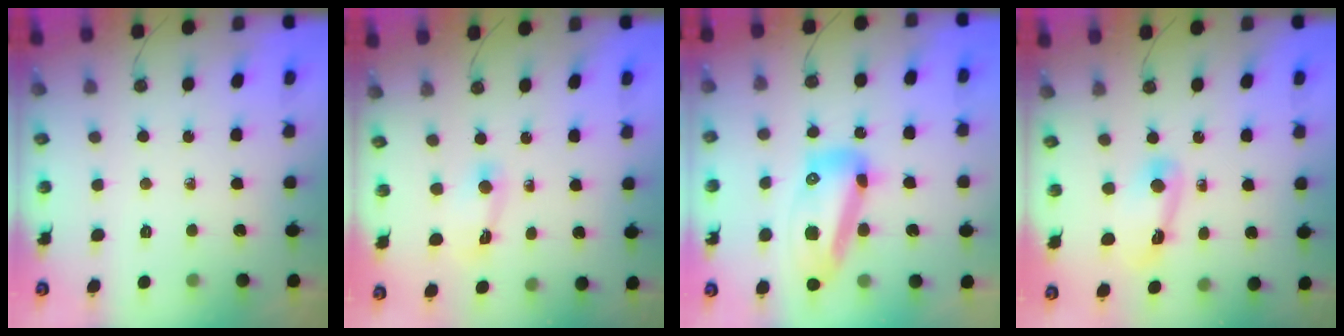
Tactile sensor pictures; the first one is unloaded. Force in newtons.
{"total": 2.7, "press": 2.7, "slide": 0.3}
{"total": 16.4, "press": 16.2, "slide": 2.1}
{"total": 10.0, "press": 6.9, "slide": 7.3}